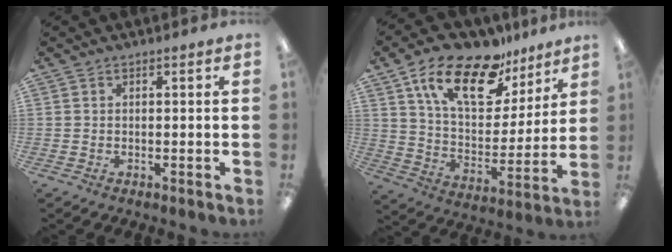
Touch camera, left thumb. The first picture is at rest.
{"total": 20.4, "force": [13.1, 9.6, 12.2], "torque": [-0.215, -0.066, 0.229]}